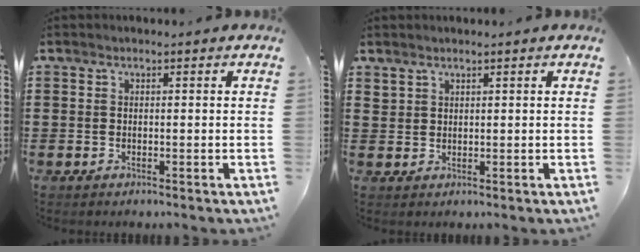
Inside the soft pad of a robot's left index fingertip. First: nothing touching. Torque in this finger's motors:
{"motor_torque": [-1.09, 1.05, -0.26, -0.08]}